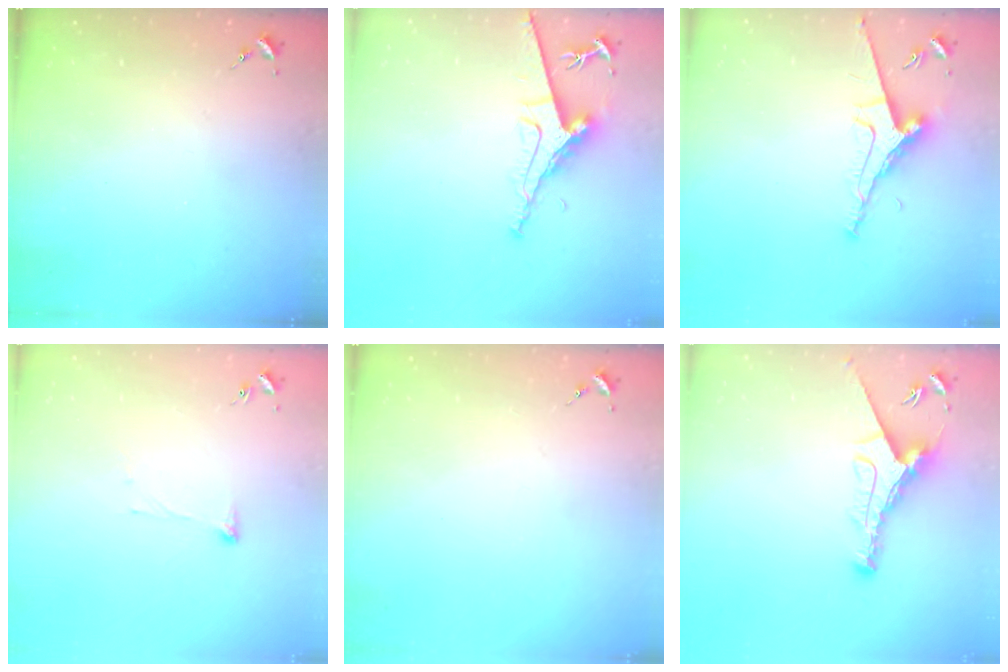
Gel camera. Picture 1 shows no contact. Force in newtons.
{"total": 9.7, "press": 9.7, "slide": 1.3}
{"total": 9.0, "press": 9.0, "slide": 1.2}
{"total": 3.8, "press": 3.8, "slide": 0.6}
{"total": 0.0}
{"total": 9.2, "press": 9.2, "slide": 0.5}